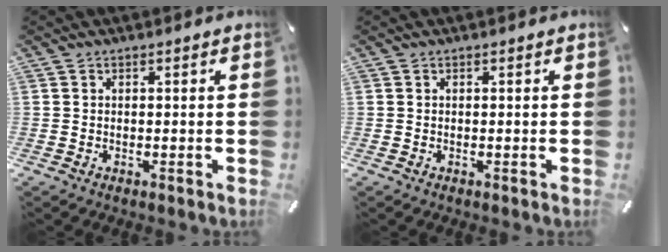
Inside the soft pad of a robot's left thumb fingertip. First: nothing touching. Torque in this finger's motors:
{"motor_torque": [-0.01, 0.01, 0.00, 0.01, 0.00]}